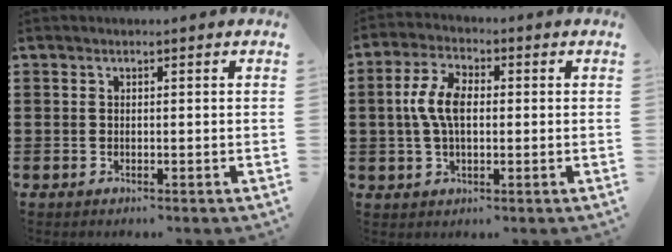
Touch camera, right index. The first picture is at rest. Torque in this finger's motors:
{"motor_torque": [1.34, -0.22, 0.56, 0.21]}